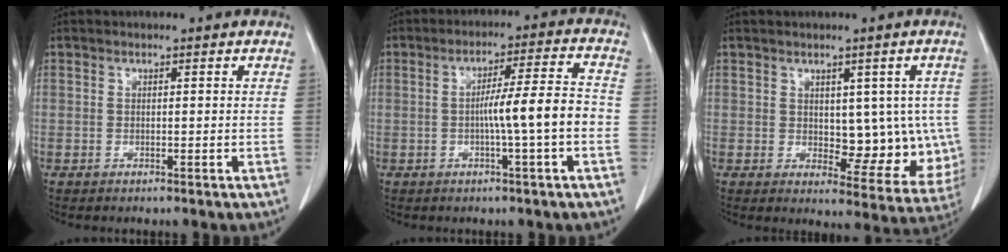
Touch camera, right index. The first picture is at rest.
{"total": 8.7, "force": [-1.7, -0.4, 8.5], "torque": [-0.132, 0.014, -0.029]}
{"total": 9.8, "force": [0.4, 5.1, 8.4], "torque": [-0.081, 0.002, 0.020]}